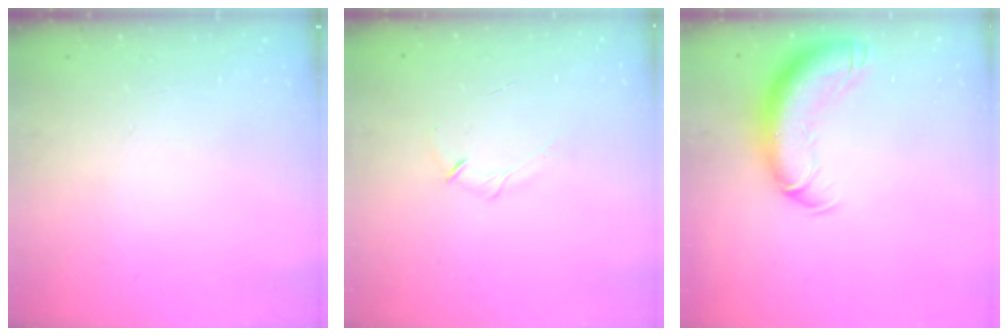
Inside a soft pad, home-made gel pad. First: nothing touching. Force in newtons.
{"total": 3.7, "press": 3.6, "slide": 1.1}
{"total": 15.2, "press": 14.8, "slide": 3.6}